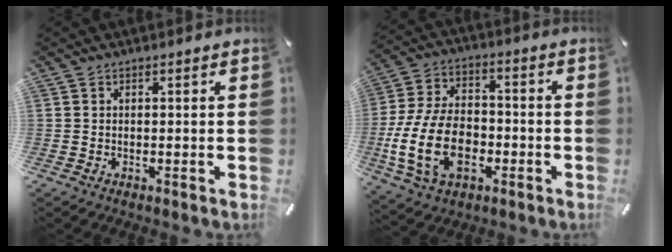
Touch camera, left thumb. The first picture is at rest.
{"total": 17.6, "force": [-4.7, 11.8, 12.3], "torque": [-0.271, 0.016, -0.080]}